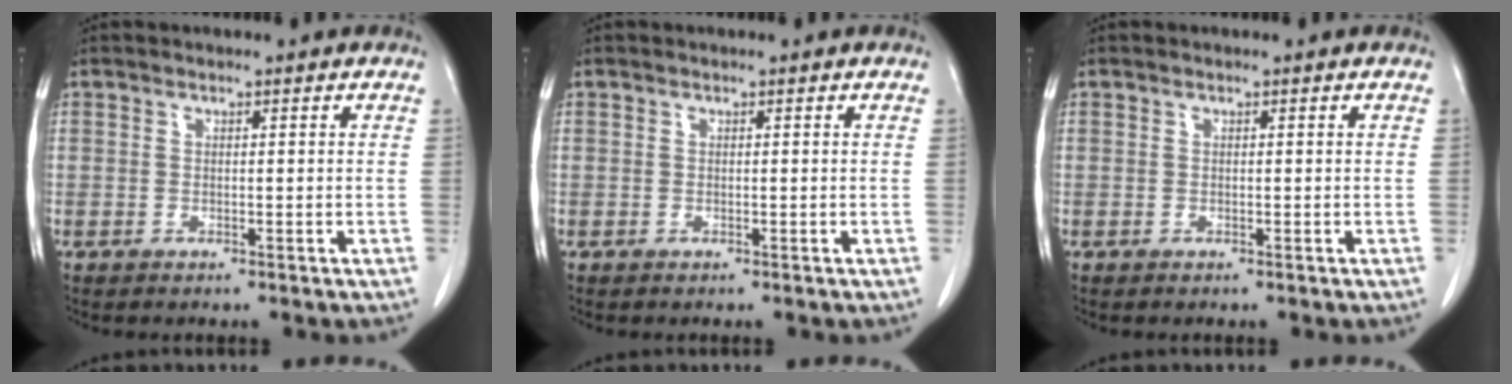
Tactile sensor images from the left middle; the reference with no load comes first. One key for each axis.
{"total": 0.0}
{"total": 0.0}